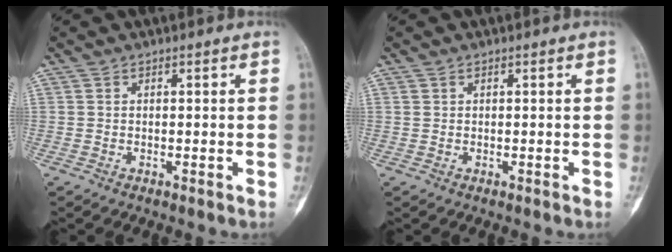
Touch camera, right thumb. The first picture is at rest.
{"total": 0.6, "force": [0.3, 0.4, 0.3], "torque": [-0.002, 0.004, 0.005]}